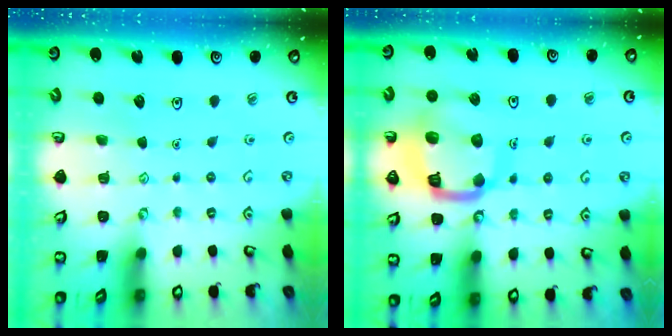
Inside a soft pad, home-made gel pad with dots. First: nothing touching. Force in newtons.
{"total": 16.6, "press": 16.5, "slide": 1.8}